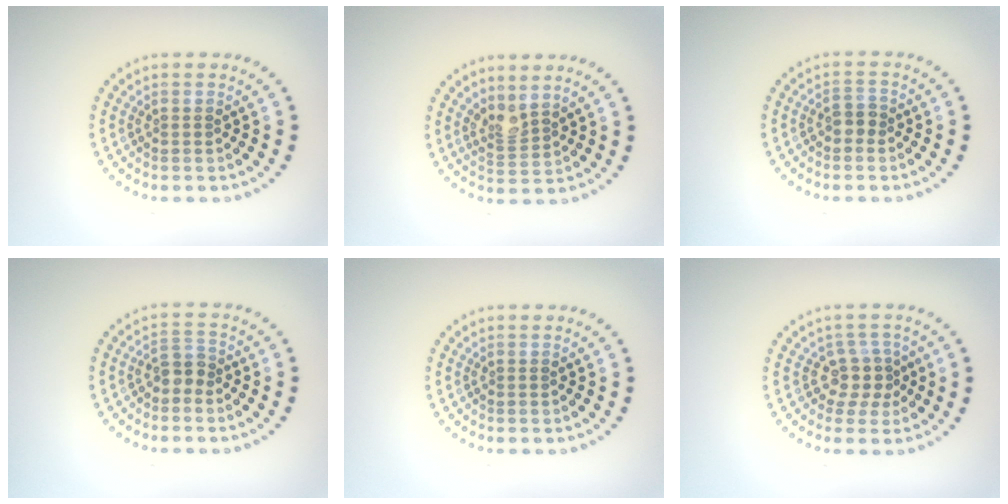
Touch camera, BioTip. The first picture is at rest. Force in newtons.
{"total": 2.1, "press": 1.6, "slide": 1.3}
{"total": 1.5, "press": 1.3, "slide": 0.7}
{"total": 1.9, "press": 1.5, "slide": 1.0}
{"total": 0.0}
{"total": 2.6, "press": 2.0, "slide": 1.8}